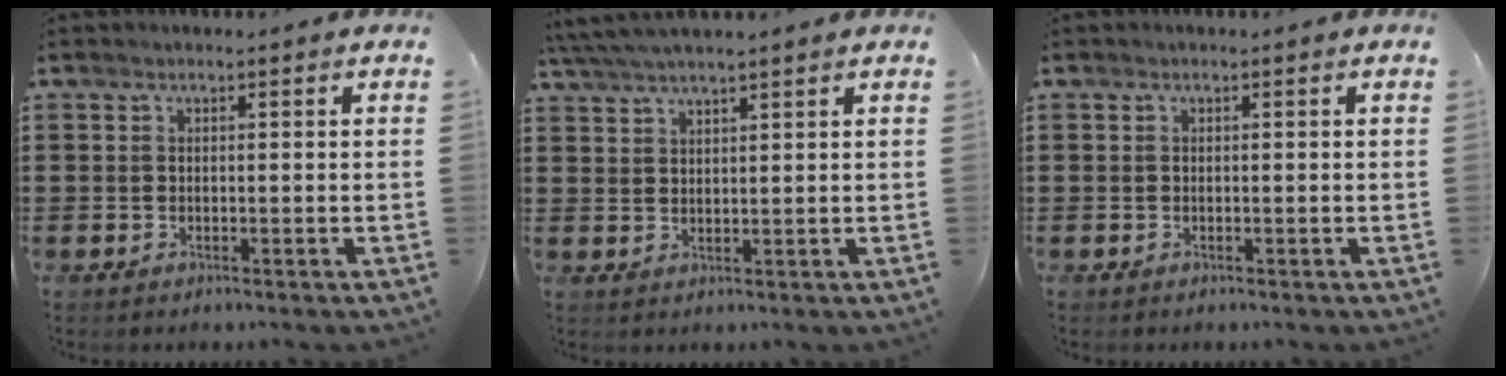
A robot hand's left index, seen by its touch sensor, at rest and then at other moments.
{"total": 3.7, "force": [3.3, -0.1, 1.7], "torque": [-0.043, -0.004, 0.061]}
{"total": 0.0}